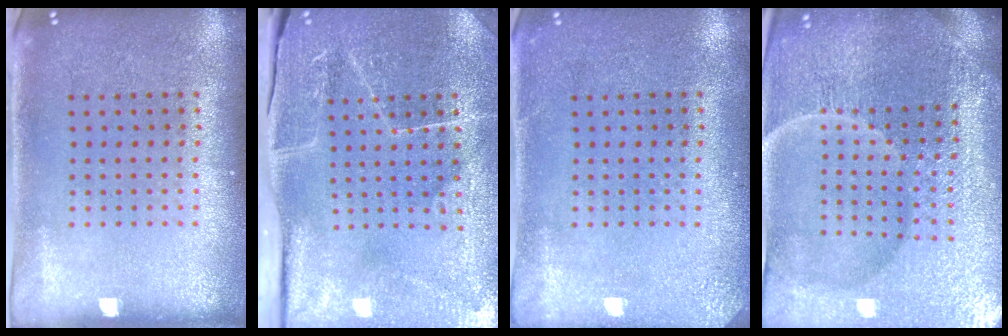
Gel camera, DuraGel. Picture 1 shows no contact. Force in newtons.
{"total": 3.9, "press": 3.8, "slide": 0.7}
{"total": 2.0, "press": 2.0, "slide": 0.3}
{"total": 5.9, "press": 5.4, "slide": 2.4}